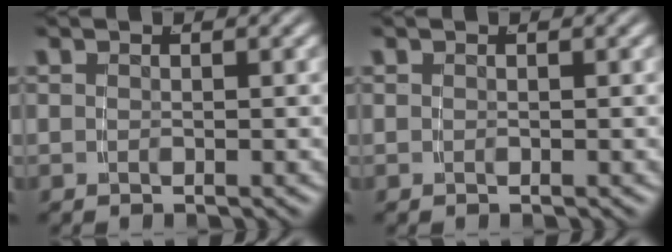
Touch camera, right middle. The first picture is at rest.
{"total": 0.0}